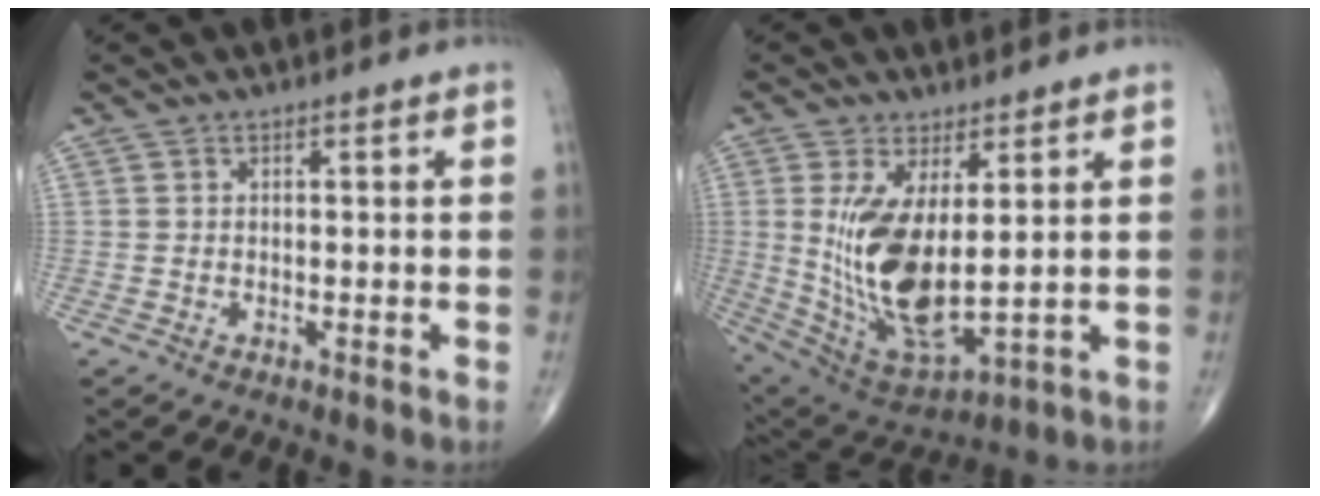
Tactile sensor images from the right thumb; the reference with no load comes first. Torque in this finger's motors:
{"motor_torque": [-0.97, 1.86, 1.51, 0.39, 0.56]}